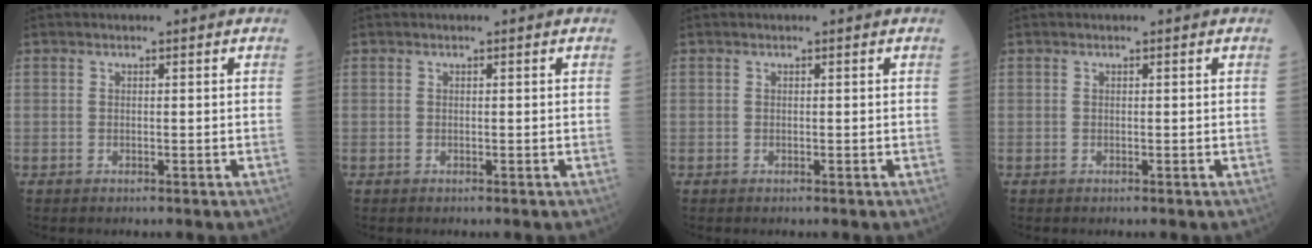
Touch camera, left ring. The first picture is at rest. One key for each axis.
{"total": 0.0}
{"total": 0.0}
{"total": 0.0}